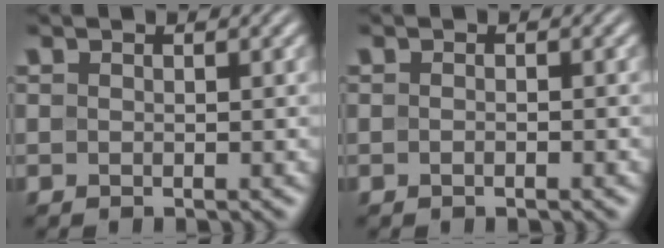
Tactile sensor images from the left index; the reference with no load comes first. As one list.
[{"total": 1.0, "force": [-0.4, 0.4, 0.7], "torque": [-0.003, -0.004, -0.012]}]